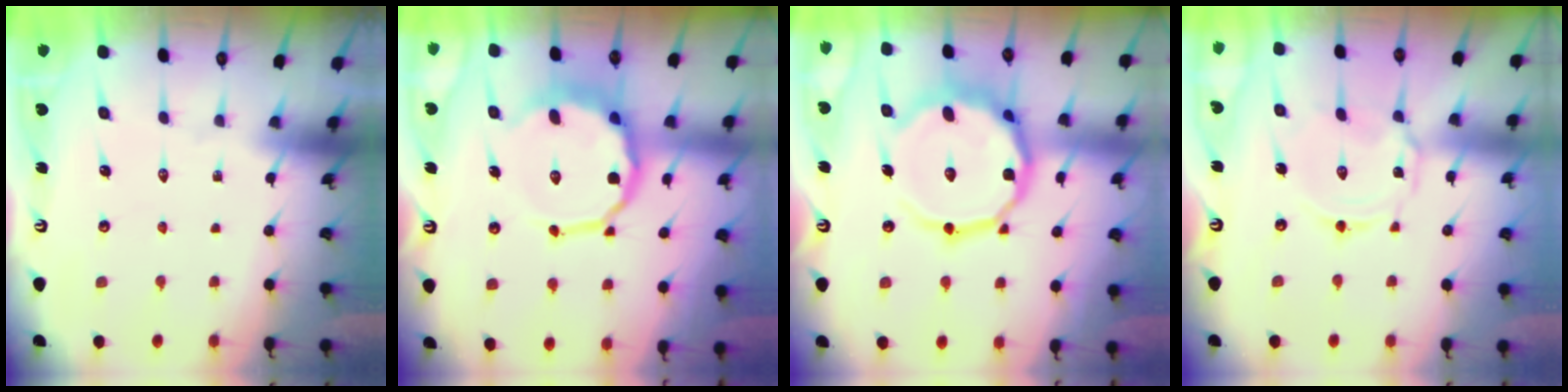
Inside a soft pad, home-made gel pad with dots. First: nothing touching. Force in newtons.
{"total": 11.0, "press": 10.5, "slide": 3.3}
{"total": 16.4, "press": 16.3, "slide": 1.9}
{"total": 3.9, "press": 3.9, "slide": 0.4}